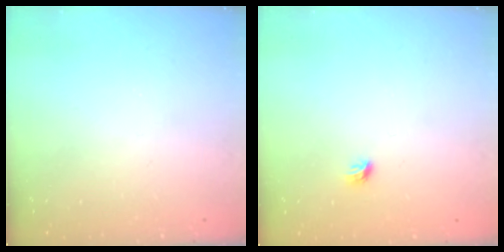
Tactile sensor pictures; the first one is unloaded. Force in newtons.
{"total": 3.9, "press": 3.8, "slide": 0.9}